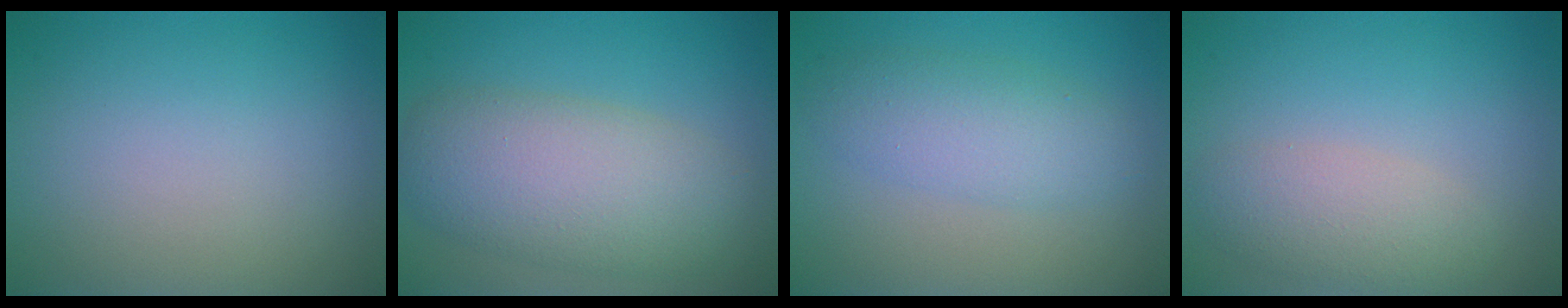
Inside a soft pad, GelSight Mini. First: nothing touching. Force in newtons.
{"total": 7.5, "press": 7.5, "slide": 0.3}
{"total": 3.8, "press": 3.8, "slide": 0.1}
{"total": 3.3, "press": 3.2, "slide": 0.0}